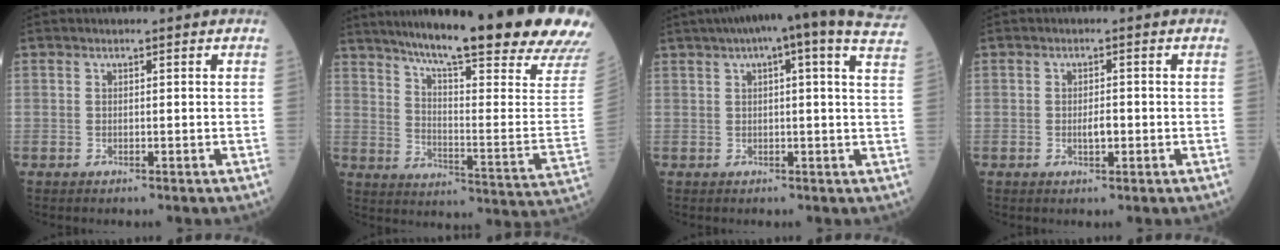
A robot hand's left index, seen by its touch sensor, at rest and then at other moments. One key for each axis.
{"total": 30.0, "fx": 24.4, "fy": 1.1, "fz": 17.4, "tx": -0.245, "ty": -0.078, "tz": 0.320}
{"total": 18.9, "fx": 15.1, "fy": 1.2, "fz": 11.4, "tx": -0.174, "ty": 0.032, "tz": 0.182}
{"total": 2.2, "fx": -0.4, "fy": 1.0, "fz": 1.9, "tx": -0.036, "ty": 0.000, "tz": -0.003}